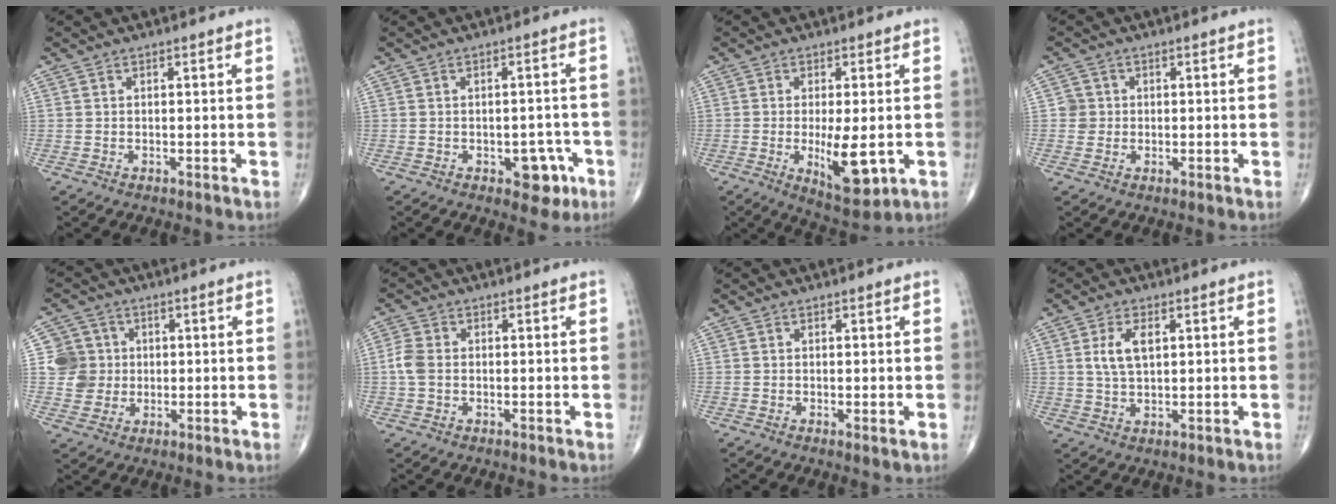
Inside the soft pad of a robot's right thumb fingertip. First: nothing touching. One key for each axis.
{"total": 5.8, "fx": -2.5, "fy": 3.3, "fz": 4.0, "tx": -0.020, "ty": 0.013, "tz": -0.028}
{"total": 9.6, "fx": -1.7, "fy": 3.4, "fz": 8.8, "tx": -0.129, "ty": -0.022, "tz": -0.018}
{"total": 2.7, "fx": 0.1, "fy": 2.7, "fz": 0.1, "tx": 0.020, "ty": 0.006, "tz": -0.001}
{"total": 6.9, "fx": 0.6, "fy": 6.8, "fz": 1.0, "tx": 0.013, "ty": 0.006, "tz": 0.009}
{"total": 3.6, "fx": -0.3, "fy": 2.6, "fz": 2.4, "tx": -0.061, "ty": 0.006, "tz": -0.013}
{"total": 0.8, "fx": 0.0, "fy": 0.2, "fz": 0.8, "tx": -0.013, "ty": -0.005, "tz": -0.003}
{"total": 5.5, "fx": 1.5, "fy": 2.8, "fz": 4.5, "tx": -0.087, "ty": -0.001, "tz": 0.029}